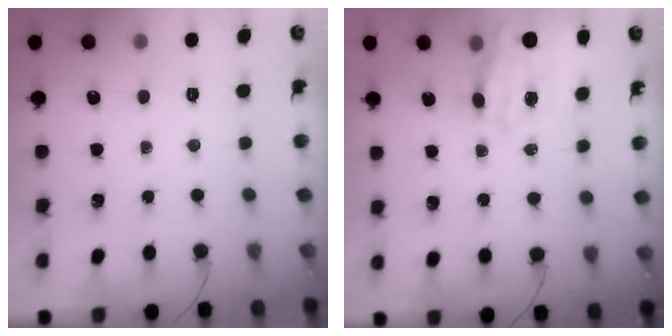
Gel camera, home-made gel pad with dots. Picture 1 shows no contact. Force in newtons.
{"total": 14.4, "press": 14.1, "slide": 3.1}